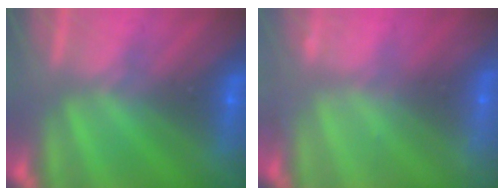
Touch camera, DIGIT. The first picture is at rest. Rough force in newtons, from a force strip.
{"total": 2.3}